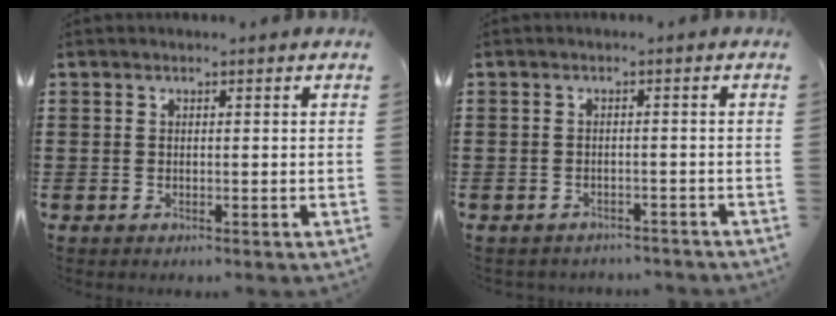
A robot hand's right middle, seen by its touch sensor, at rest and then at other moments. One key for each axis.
{"total": 1.6, "fx": -1.6, "fy": 0.3, "fz": 0.0, "tx": -0.006, "ty": 0.000, "tz": -0.036}